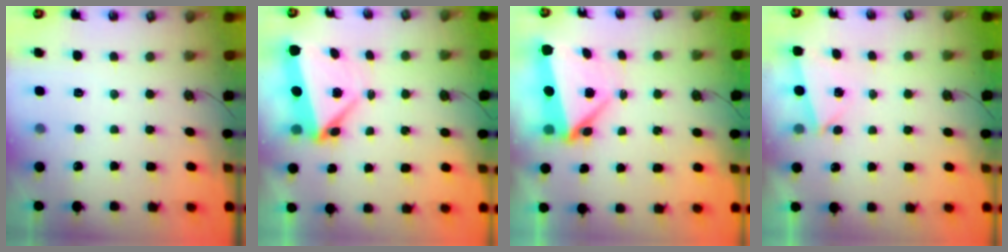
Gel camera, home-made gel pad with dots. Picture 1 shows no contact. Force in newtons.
{"total": 6.3, "press": 6.0, "slide": 1.9}
{"total": 6.8, "press": 6.7, "slide": 1.3}
{"total": 2.2, "press": 1.2, "slide": 1.8}